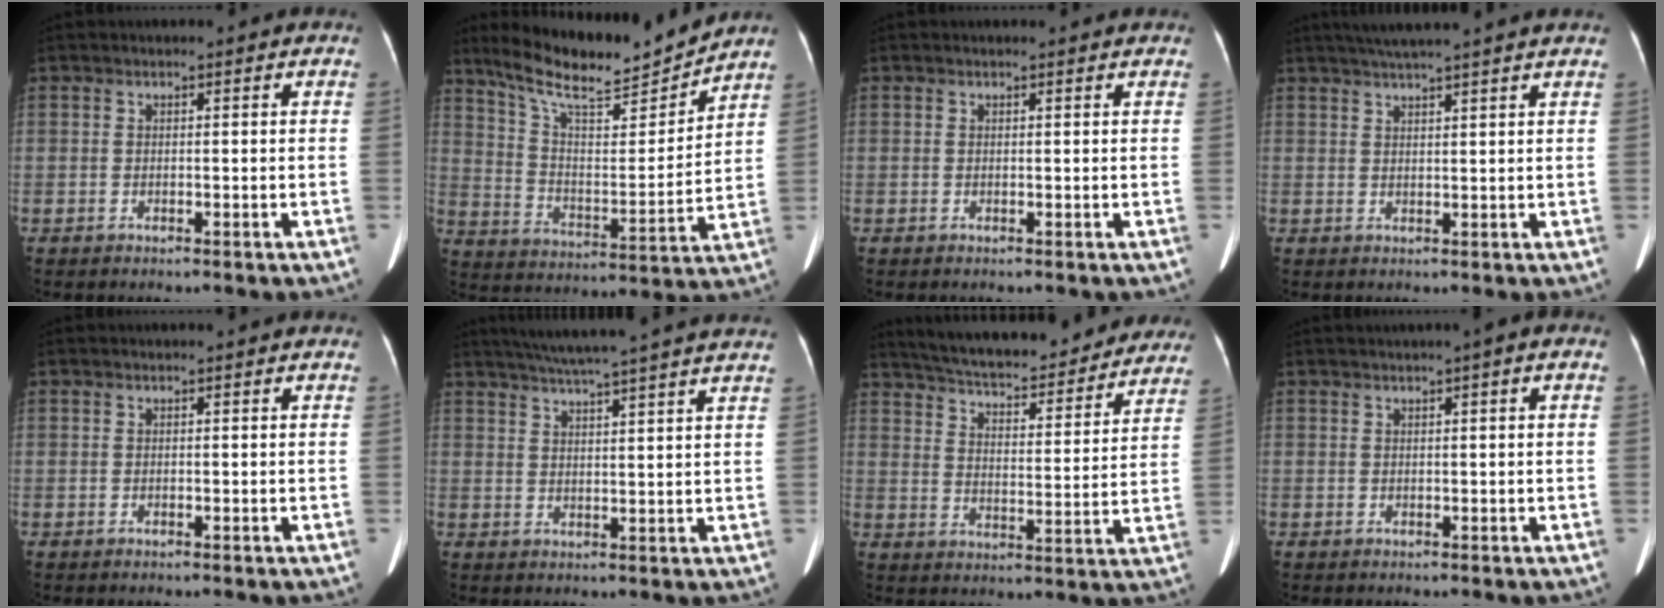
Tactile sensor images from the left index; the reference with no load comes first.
{"total": 15.9, "force": [14.2, 1.4, 6.9], "torque": [-0.123, -0.009, 0.239]}
{"total": 1.7, "force": [1.6, 0.1, 0.4], "torque": [-0.011, 0.009, 0.016]}
{"total": 8.6, "force": [7.3, -1.0, 4.4], "torque": [-0.069, 0.029, 0.096]}
{"total": 0.0}
{"total": 15.3, "force": [13.2, -1.1, 7.5], "torque": [-0.129, 0.011, 0.173]}
{"total": 24.0, "force": [21.5, 5.2, 9.4], "torque": [-0.153, -0.008, 0.286]}
{"total": 1.7, "force": [0.7, 0.1, 1.6], "torque": [-0.028, 0.012, 0.009]}